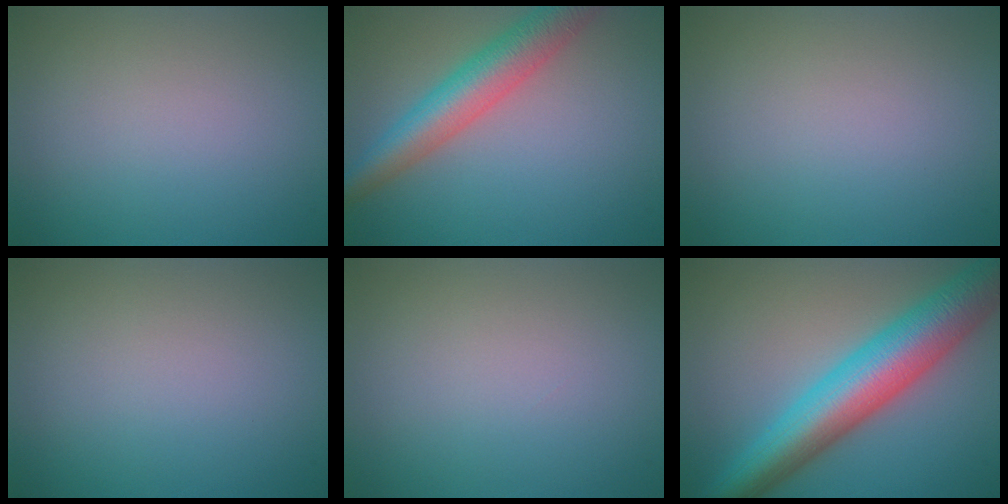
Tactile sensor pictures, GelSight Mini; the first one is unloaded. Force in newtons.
{"total": 6.0, "press": 6.0, "slide": 0.2}
{"total": 0.0}
{"total": 0.0}
{"total": 0.0}
{"total": 10.2, "press": 10.2, "slide": 0.1}